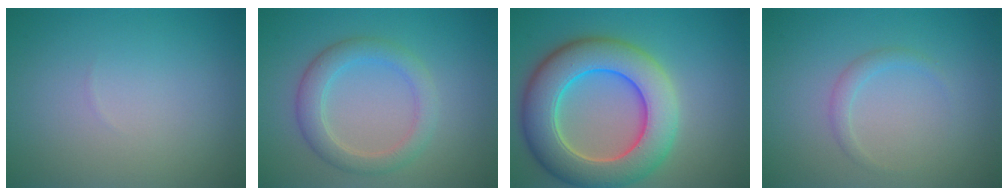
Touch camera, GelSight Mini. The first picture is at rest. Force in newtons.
{"total": 3.3, "press": 3.3, "slide": 0.2}
{"total": 9.8, "press": 9.7, "slide": 0.6}
{"total": 1.2, "press": 1.1, "slide": 0.2}